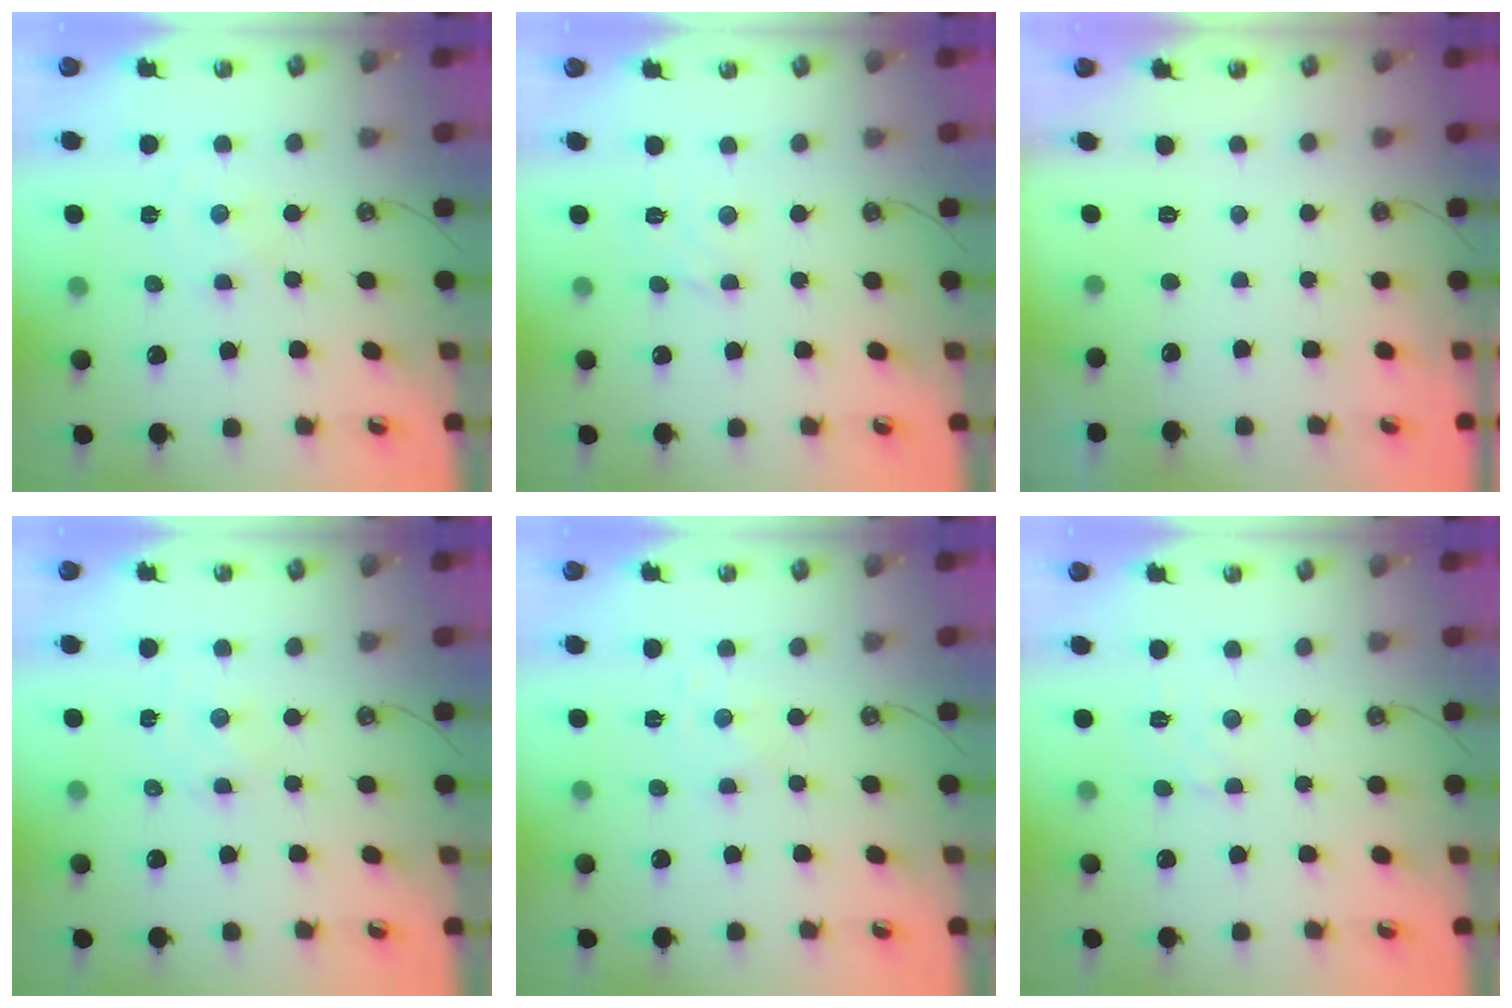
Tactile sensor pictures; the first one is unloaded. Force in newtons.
{"total": 2.3, "press": 2.3, "slide": 0.5}
{"total": 0.0}
{"total": 1.0, "press": 0.9, "slide": 0.2}
{"total": 0.7, "press": 0.7, "slide": 0.2}
{"total": 3.6, "press": 3.6, "slide": 0.4}